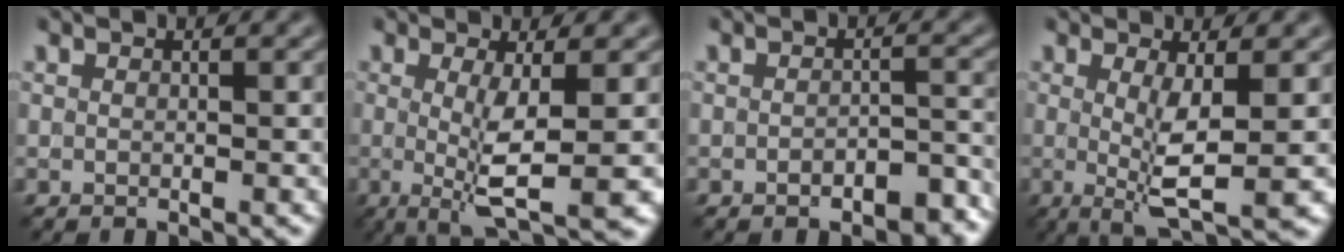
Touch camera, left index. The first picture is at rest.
{"total": 5.3, "force": [-0.1, 1.1, 5.2], "torque": [-0.088, -0.008, -0.004]}
{"total": 3.4, "force": [-2.1, 1.4, 2.3], "torque": [-0.036, 0.002, -0.024]}
{"total": 4.6, "force": [0.1, 0.9, 4.5], "torque": [-0.081, -0.009, 0.001]}